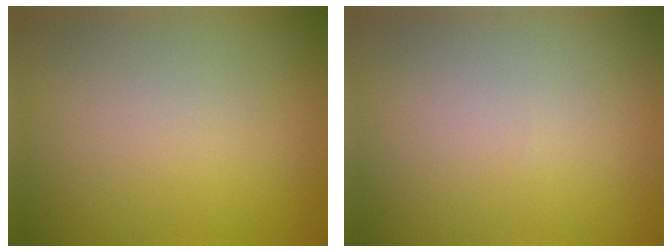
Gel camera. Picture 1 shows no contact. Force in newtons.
{"total": 0.0}